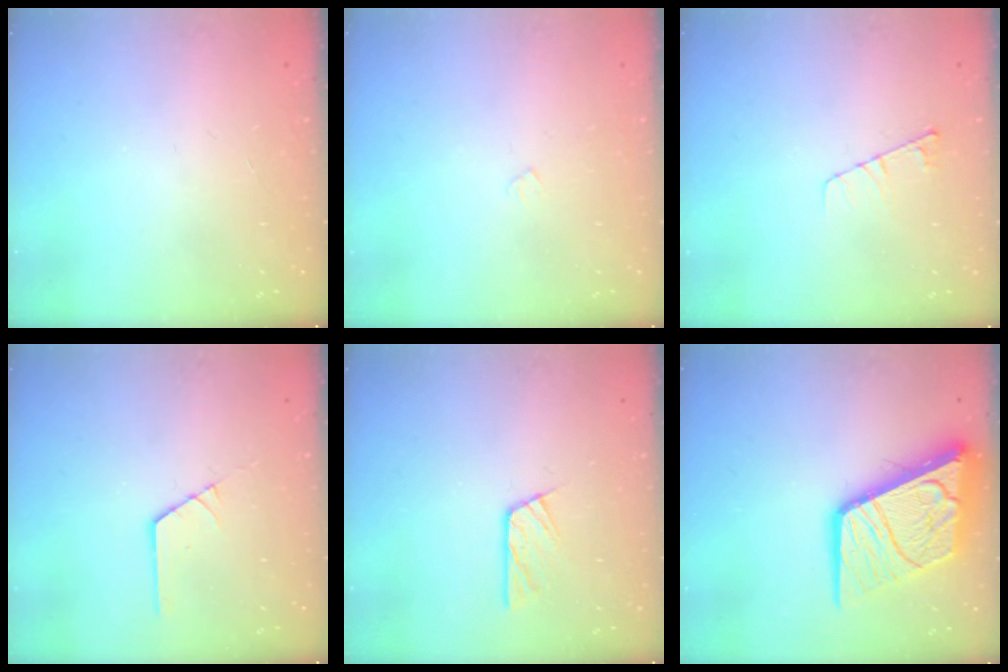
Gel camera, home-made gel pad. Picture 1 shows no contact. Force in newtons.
{"total": 2.4, "press": 2.4, "slide": 0.3}
{"total": 4.8, "press": 4.8, "slide": 0.5}
{"total": 1.4, "press": 1.4, "slide": 0.2}
{"total": 6.1, "press": 6.1, "slide": 0.7}
{"total": 21.5, "press": 21.4, "slide": 2.5}